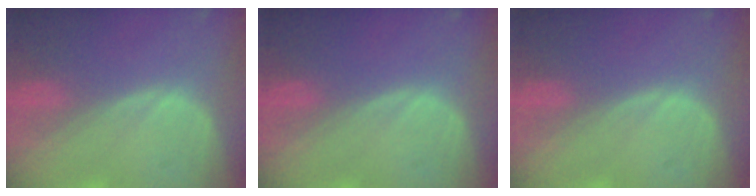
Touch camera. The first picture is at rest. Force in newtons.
{"total": 0.0}
{"total": 0.0}